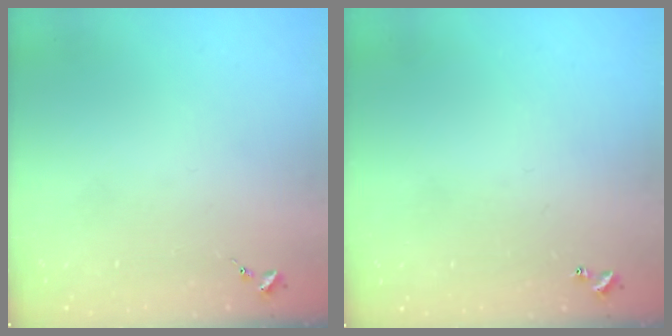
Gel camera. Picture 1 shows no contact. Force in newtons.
{"total": 0.9, "press": 0.9, "slide": 0.2}